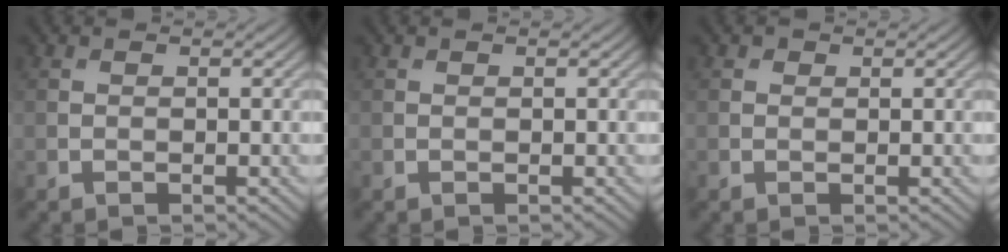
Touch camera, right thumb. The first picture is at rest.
{"total": 0.0}
{"total": 0.6, "force": [0.4, 0.4, 0.1], "torque": [0.001, -0.003, 0.006]}